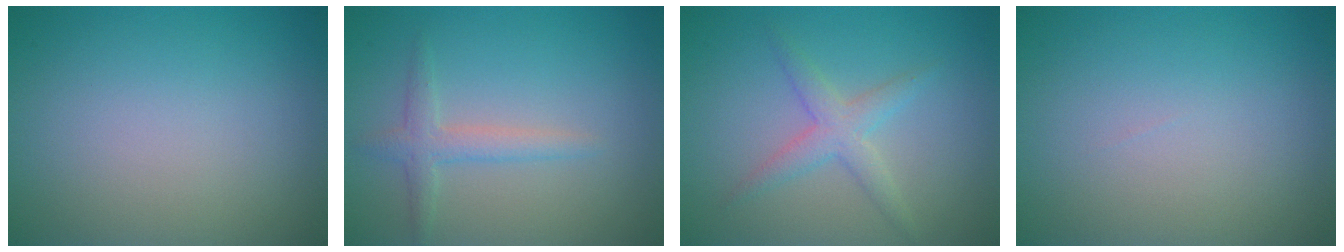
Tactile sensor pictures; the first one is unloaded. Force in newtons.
{"total": 1.9, "press": 1.9, "slide": 0.0}
{"total": 2.5, "press": 2.5, "slide": 0.0}
{"total": 0.0}